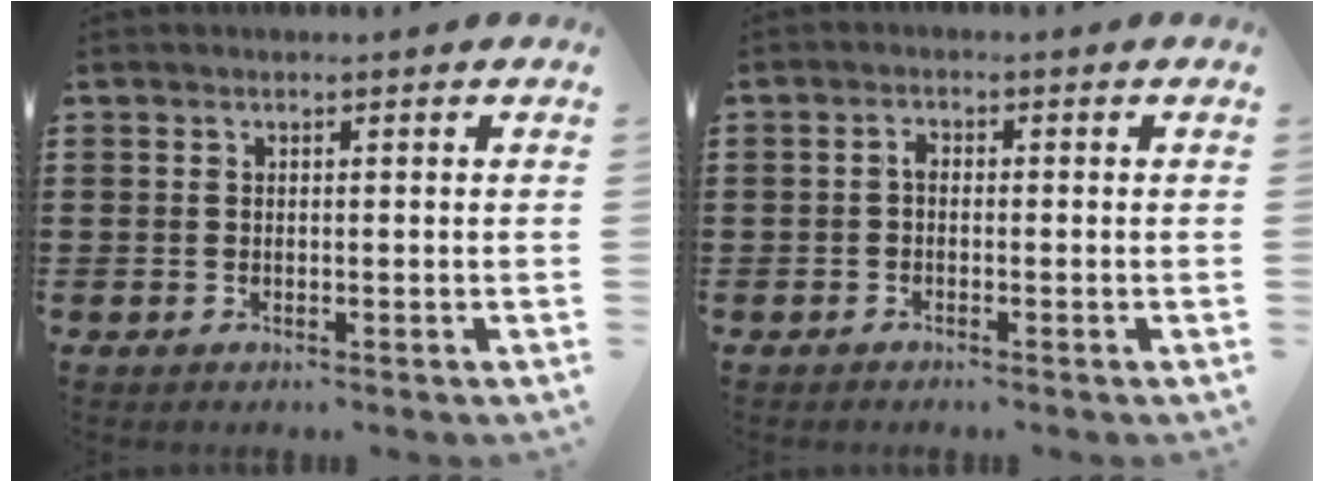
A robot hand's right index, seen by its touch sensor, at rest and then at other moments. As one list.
[{"total": 1.2, "force": [-0.5, 0.7, 0.8], "torque": [-0.018, 0.004, -0.011]}]